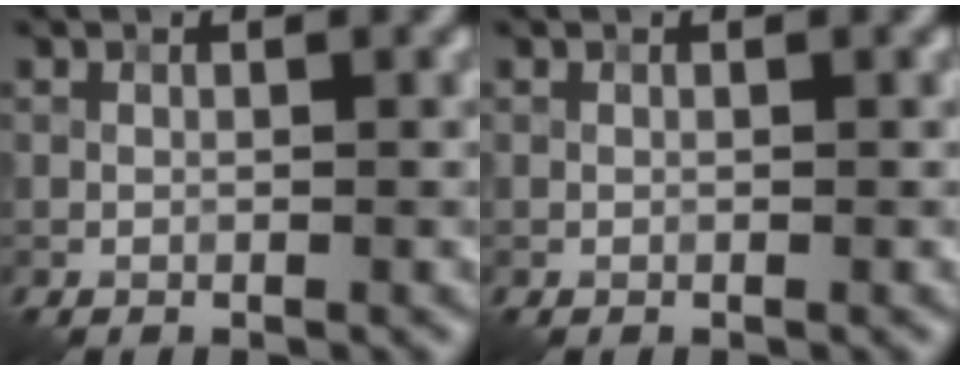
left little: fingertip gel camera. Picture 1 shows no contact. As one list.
[{"total": 0.0}]